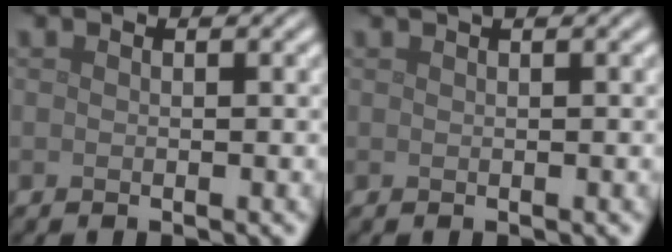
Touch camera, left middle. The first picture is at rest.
{"total": 1.3, "force": [0.9, 0.4, 0.9], "torque": [-0.011, 0.003, 0.008]}